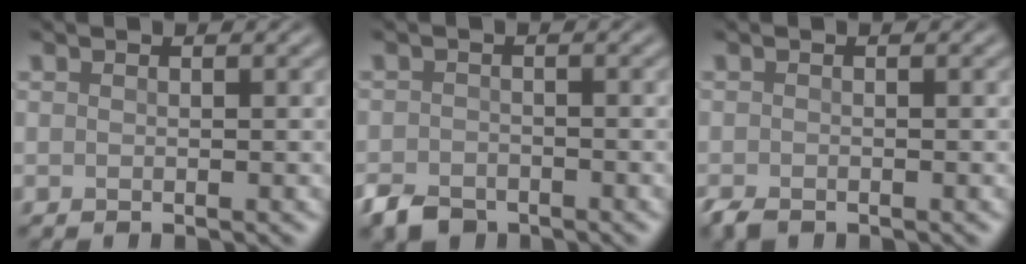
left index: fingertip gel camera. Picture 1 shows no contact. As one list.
[{"total": 2.8, "force": [-2.2, 1.5, 1.0], "torque": [-0.017, -0.004, -0.049]}, {"total": 1.3, "force": [-1.1, 0.5, 0.6], "torque": [-0.012, -0.005, -0.024]}]